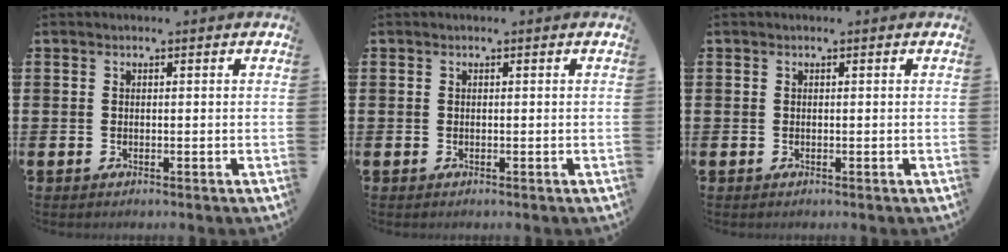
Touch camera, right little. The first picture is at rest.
{"total": 0.0}
{"total": 0.0}